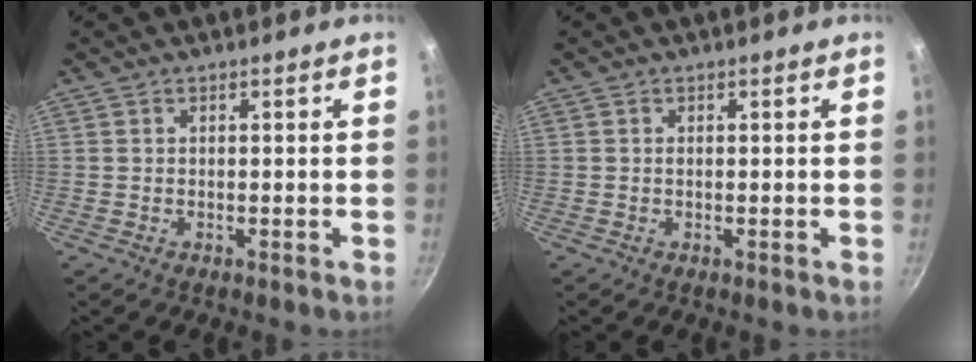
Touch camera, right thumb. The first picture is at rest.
{"total": 0.0}